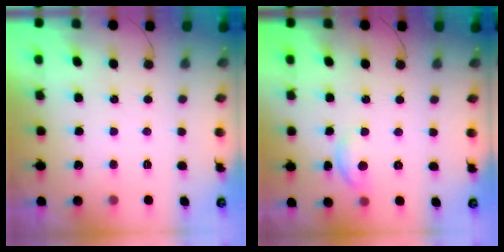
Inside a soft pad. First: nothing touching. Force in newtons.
{"total": 5.3, "press": 5.2, "slide": 0.6}